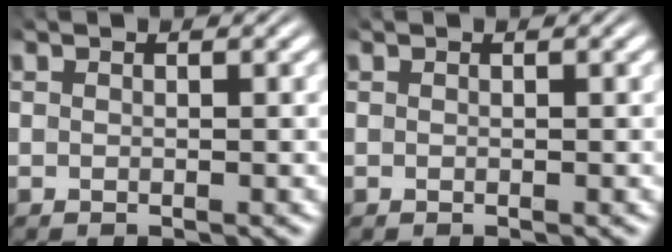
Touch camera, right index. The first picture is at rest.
{"total": 0.0}